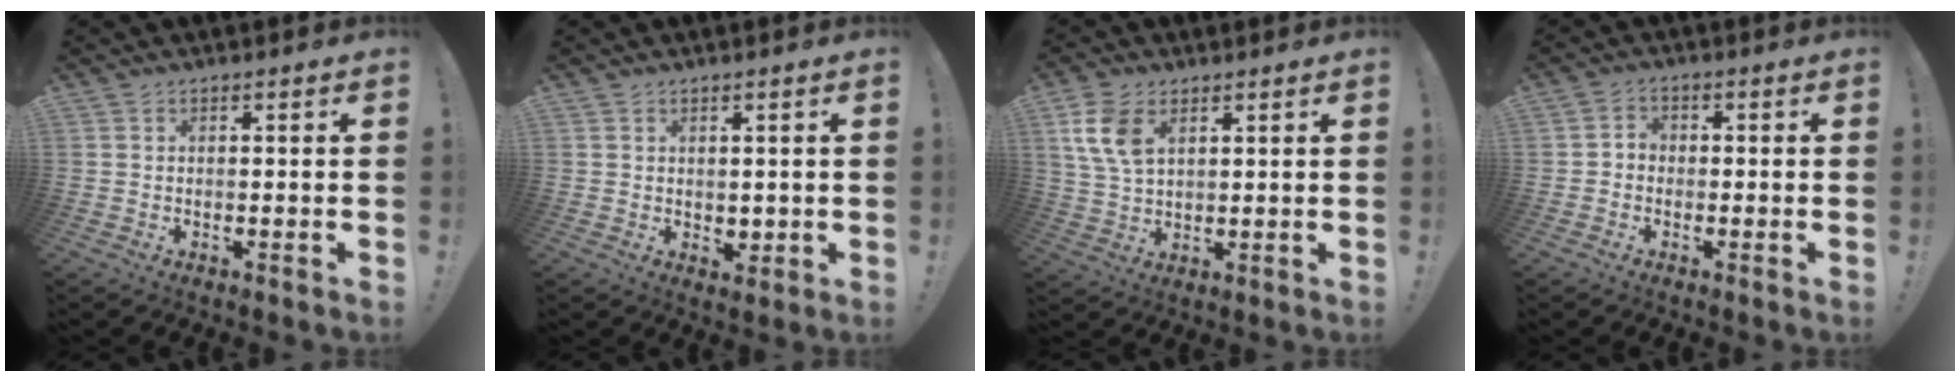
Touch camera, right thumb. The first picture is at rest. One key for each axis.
{"total": 2.6, "fx": 1.0, "fy": 2.1, "fz": 1.0, "tx": 0.003, "ty": -0.012, "tz": 0.016}
{"total": 10.1, "fx": 4.4, "fy": 6.3, "fz": 6.5, "tx": -0.129, "ty": -0.008, "tz": 0.084}
{"total": 2.8, "fx": -1.4, "fy": 2.0, "fz": 1.3, "tx": -0.021, "ty": 0.012, "tz": -0.025}